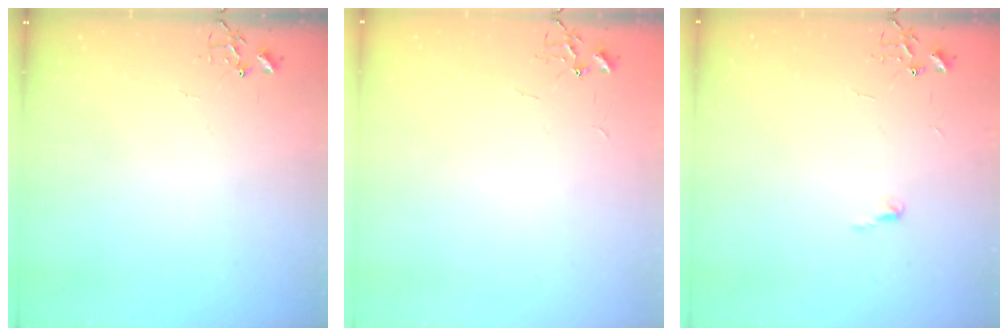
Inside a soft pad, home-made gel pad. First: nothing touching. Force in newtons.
{"total": 1.8, "press": 1.8, "slide": 0.2}
{"total": 3.4, "press": 3.4, "slide": 0.5}